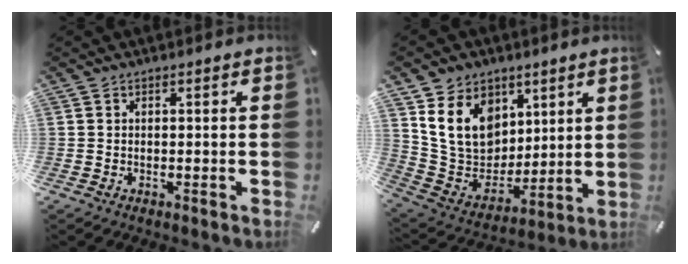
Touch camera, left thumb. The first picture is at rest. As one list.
[{"total": 16.2, "force": [6.0, 13.1, 7.4], "torque": [-0.139, -0.026, 0.124]}]